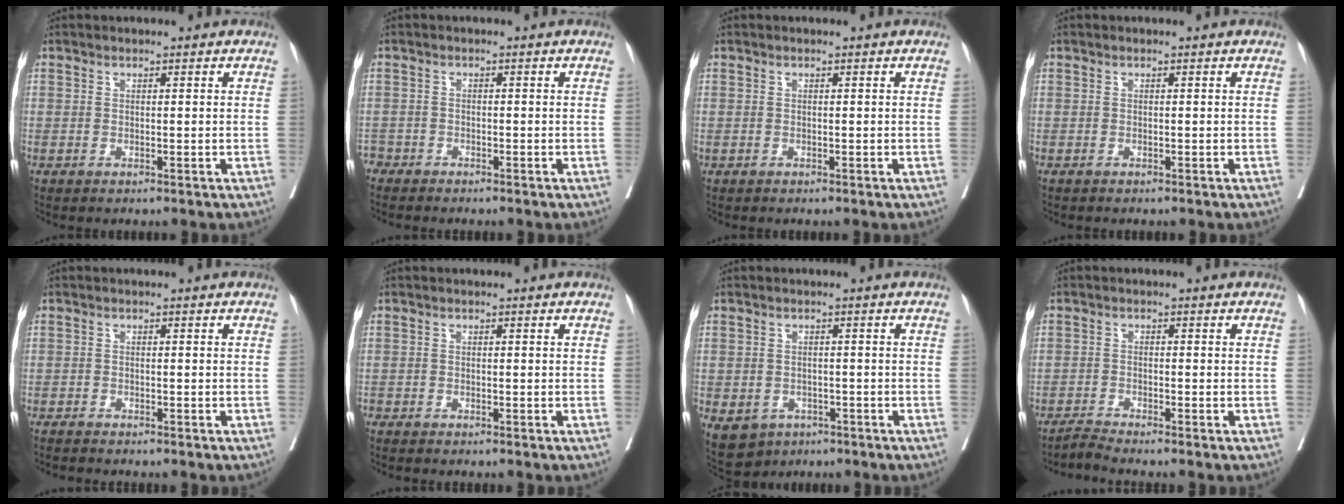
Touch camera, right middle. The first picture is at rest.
{"total": 2.5, "force": [-2.5, 0.7, -0.1], "torque": [0.005, -0.006, -0.047]}
{"total": 0.0}
{"total": 0.0}
{"total": 2.0, "force": [-1.9, 0.0, 0.4], "torque": [-0.006, -0.005, -0.031]}
{"total": 1.4, "force": [-1.3, 0.2, 0.3], "torque": [-0.007, -0.003, -0.023]}
{"total": 5.9, "force": [-3.1, 4.8, 1.7], "torque": [-0.030, 0.001, -0.038]}
{"total": 2.3, "force": [-2.1, -1.1, -0.2], "torque": [0.000, -0.013, -0.042]}